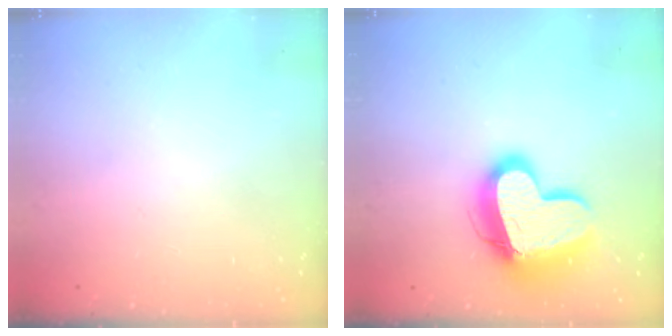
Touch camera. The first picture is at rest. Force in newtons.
{"total": 16.8, "press": 16.7, "slide": 1.8}